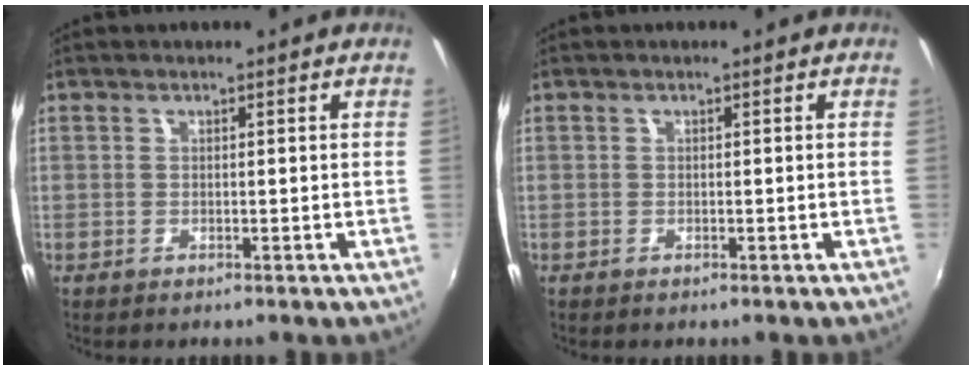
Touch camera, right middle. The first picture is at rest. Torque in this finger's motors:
{"motor_torque": [0.62, -0.37, 0.20, -0.02]}